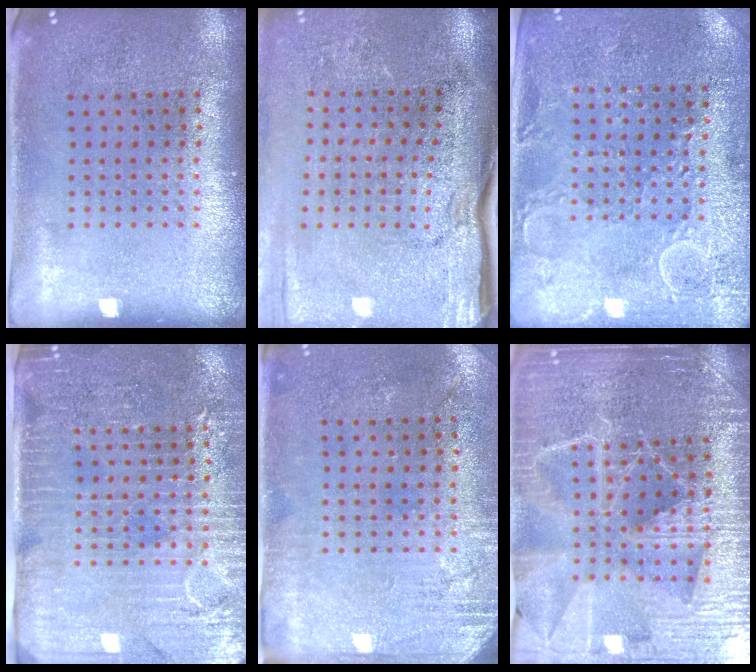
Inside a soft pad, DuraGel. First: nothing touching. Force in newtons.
{"total": 4.4, "press": 3.7, "slide": 2.3}
{"total": 2.8, "press": 2.8, "slide": 0.5}
{"total": 3.6, "press": 3.3, "slide": 1.3}
{"total": 2.7, "press": 2.3, "slide": 1.4}
{"total": 4.9, "press": 4.5, "slide": 1.8}